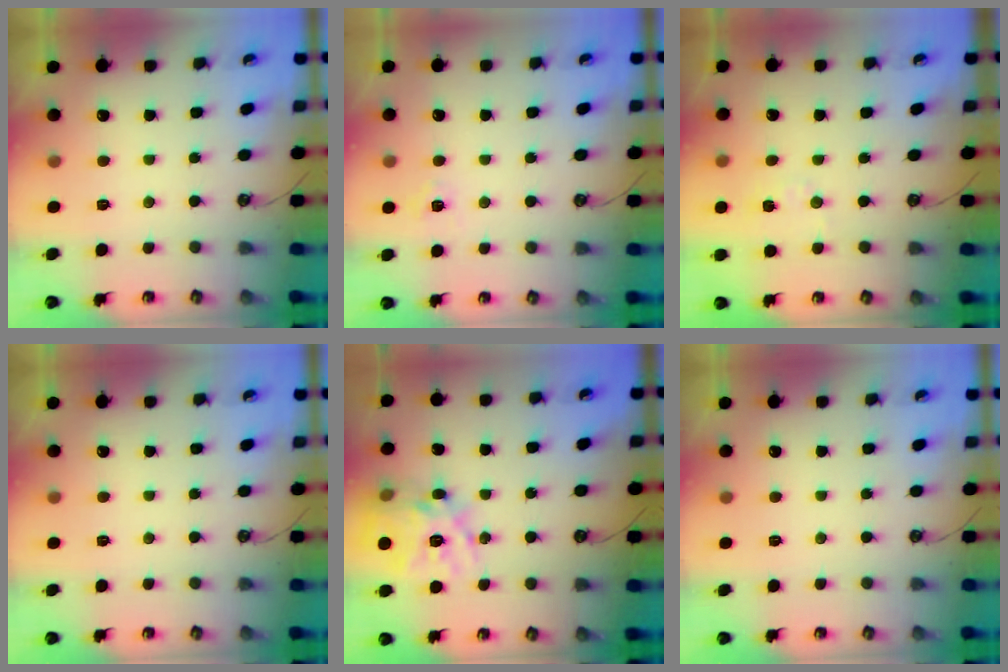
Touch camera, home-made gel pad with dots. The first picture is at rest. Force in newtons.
{"total": 4.2, "press": 4.2, "slide": 0.6}
{"total": 5.1, "press": 5.1, "slide": 0.5}
{"total": 0.0}
{"total": 20.0, "press": 19.8, "slide": 2.8}
{"total": 0.0}